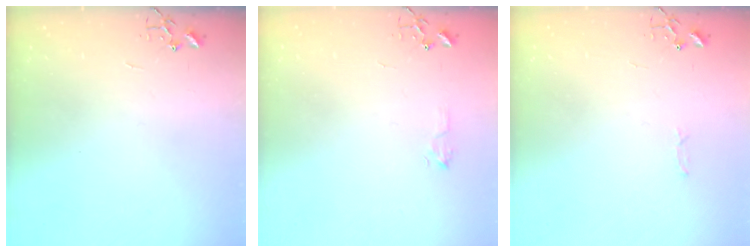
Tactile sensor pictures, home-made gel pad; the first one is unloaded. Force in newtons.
{"total": 5.5, "press": 5.4, "slide": 0.8}
{"total": 2.8, "press": 2.8, "slide": 0.4}